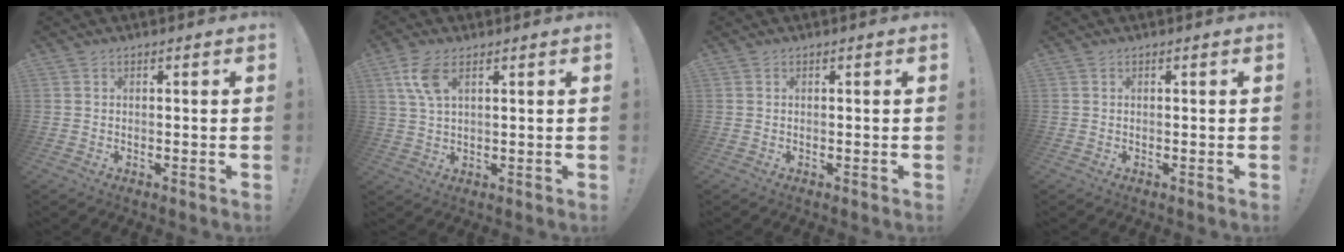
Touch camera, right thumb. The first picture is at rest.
{"total": 7.0, "force": [3.2, 2.9, 5.5], "torque": [-0.109, -0.005, 0.058]}
{"total": 0.0}
{"total": 0.0}